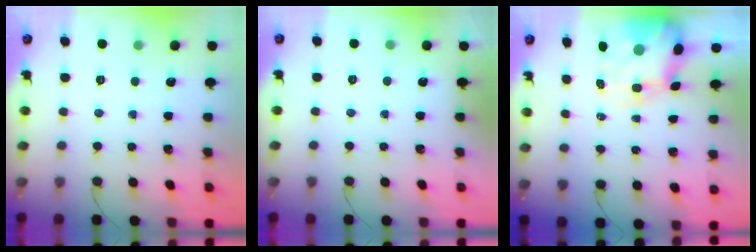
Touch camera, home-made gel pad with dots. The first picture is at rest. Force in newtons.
{"total": 1.9, "press": 1.9, "slide": 0.3}
{"total": 7.2, "press": 6.8, "slide": 2.4}